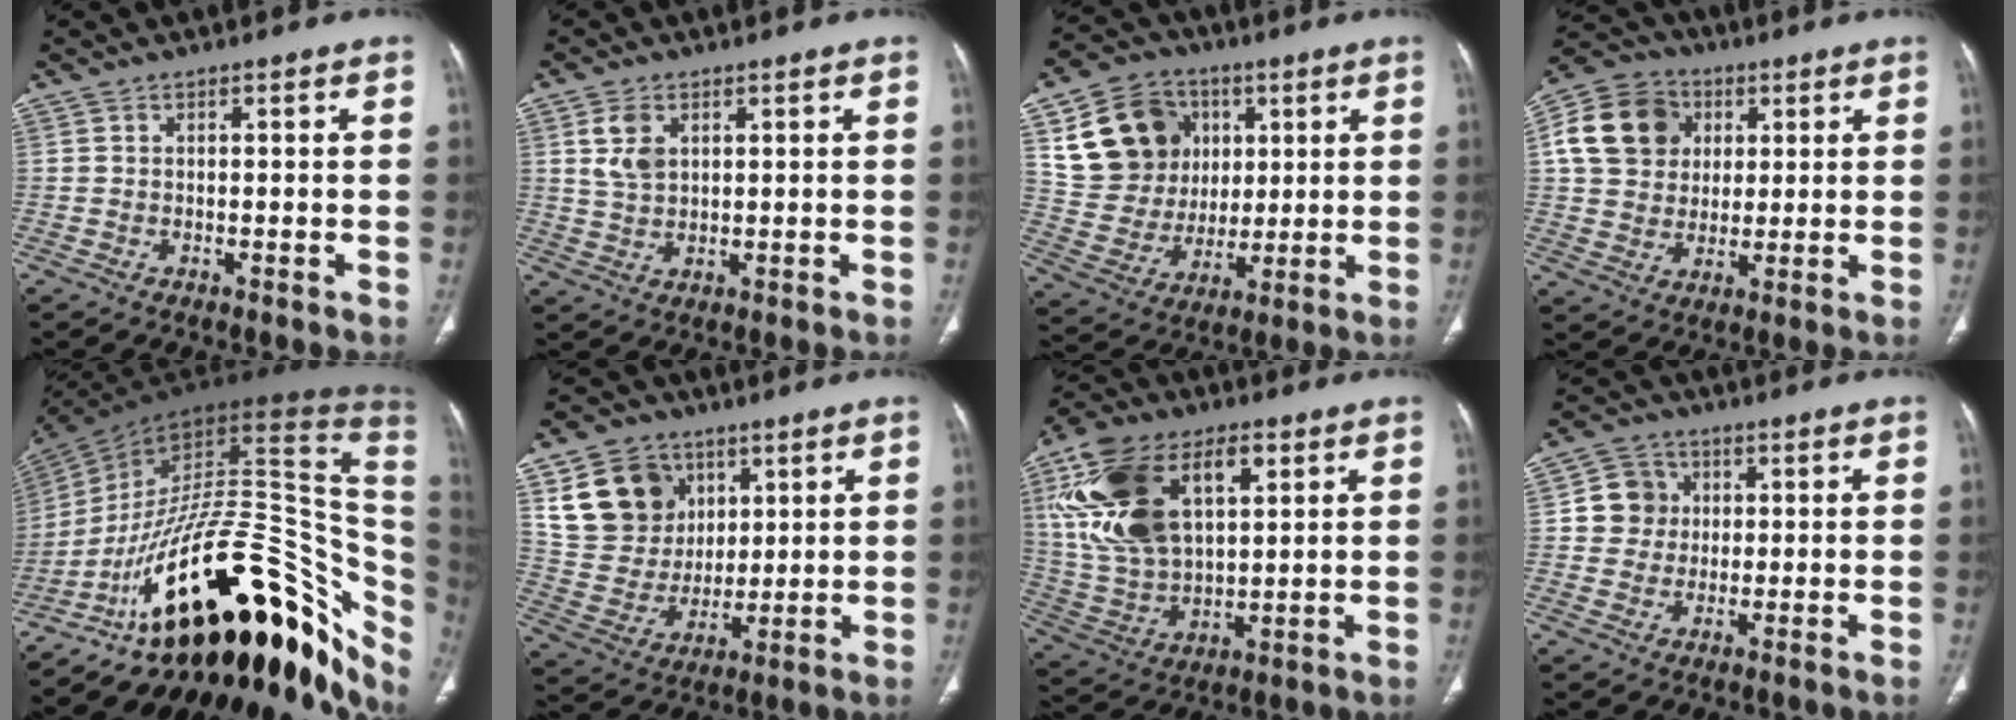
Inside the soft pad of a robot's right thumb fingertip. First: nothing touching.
{"total": 5.1, "force": [1.9, 3.3, 3.3], "torque": [-0.058, -0.006, 0.044]}
{"total": 18.1, "force": [6.1, 14.9, 8.2], "torque": [-0.116, -0.001, 0.121]}
{"total": 14.1, "force": [3.7, 11.9, 6.6], "torque": [-0.109, 0.008, 0.061]}
{"total": 39.5, "force": [-11.6, 18.9, 32.7], "torque": [-0.359, 0.091, -0.170]}
{"total": 15.6, "force": [6.8, 12.6, 6.2], "torque": [-0.083, -0.015, 0.138]}
{"total": 23.1, "force": [7.8, 13.4, 17.1], "torque": [-0.316, -0.009, 0.147]}
{"total": 6.3, "force": [0.8, 6.1, 1.6], "torque": [0.005, 0.006, 0.006]}